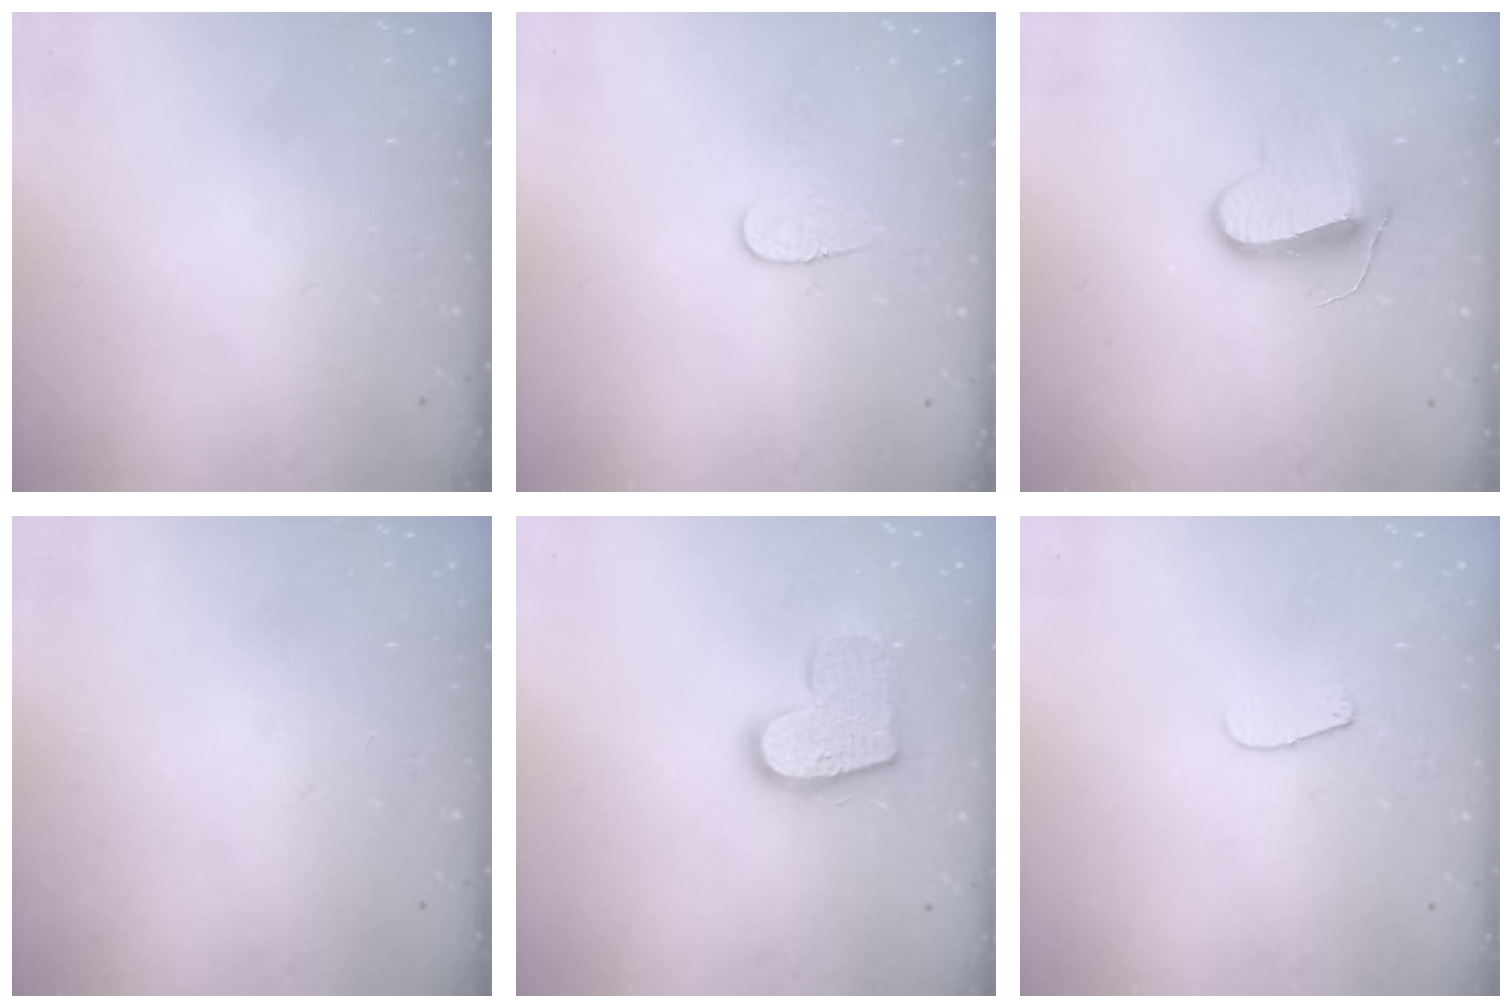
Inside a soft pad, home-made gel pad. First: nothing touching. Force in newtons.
{"total": 4.5, "press": 4.5, "slide": 0.5}
{"total": 10.7, "press": 10.7, "slide": 0.7}
{"total": 0.0}
{"total": 13.5, "press": 13.5, "slide": 0.8}
{"total": 6.2, "press": 6.2, "slide": 0.7}